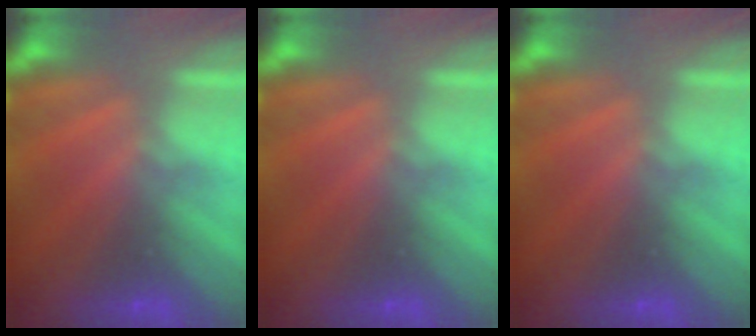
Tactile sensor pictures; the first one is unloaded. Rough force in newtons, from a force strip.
{"total": 0.0}
{"total": 0.0}